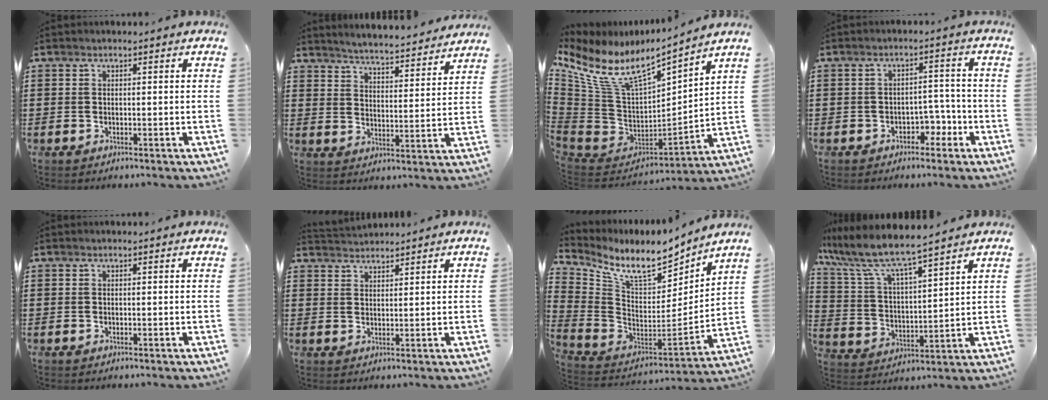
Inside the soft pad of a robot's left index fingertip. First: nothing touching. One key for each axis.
{"total": 4.5, "fx": 4.4, "fy": -0.7, "fz": 0.4, "tx": -0.030, "ty": -0.037, "tz": 0.072}
{"total": 10.2, "fx": 6.1, "fy": 3.4, "fz": 7.4, "tx": -0.171, "ty": -0.046, "tz": 0.103}
{"total": 3.9, "fx": -2.6, "fy": 2.2, "fz": 1.9, "tx": -0.037, "ty": 0.010, "tz": -0.053}
{"total": 0.0}
{"total": 2.3, "fx": 2.3, "fy": 0.1, "fz": -0.3, "tx": -0.001, "ty": -0.003, "tz": 0.046}
{"total": 9.6, "fx": 7.4, "fy": 2.9, "fz": 5.4, "tx": -0.130, "ty": -0.057, "tz": 0.125}
{"total": 7.0, "fx": 6.3, "fy": 0.7, "fz": 3.1, "tx": -0.091, "ty": -0.033, "tz": 0.103}